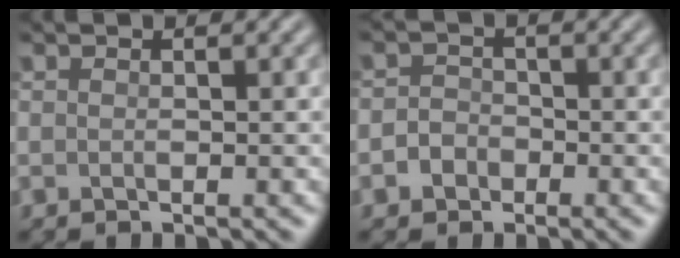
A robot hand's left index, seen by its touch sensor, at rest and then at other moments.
{"total": 1.5, "force": [-0.5, 1.4, 0.3], "torque": [0.008, 0.007, -0.018]}